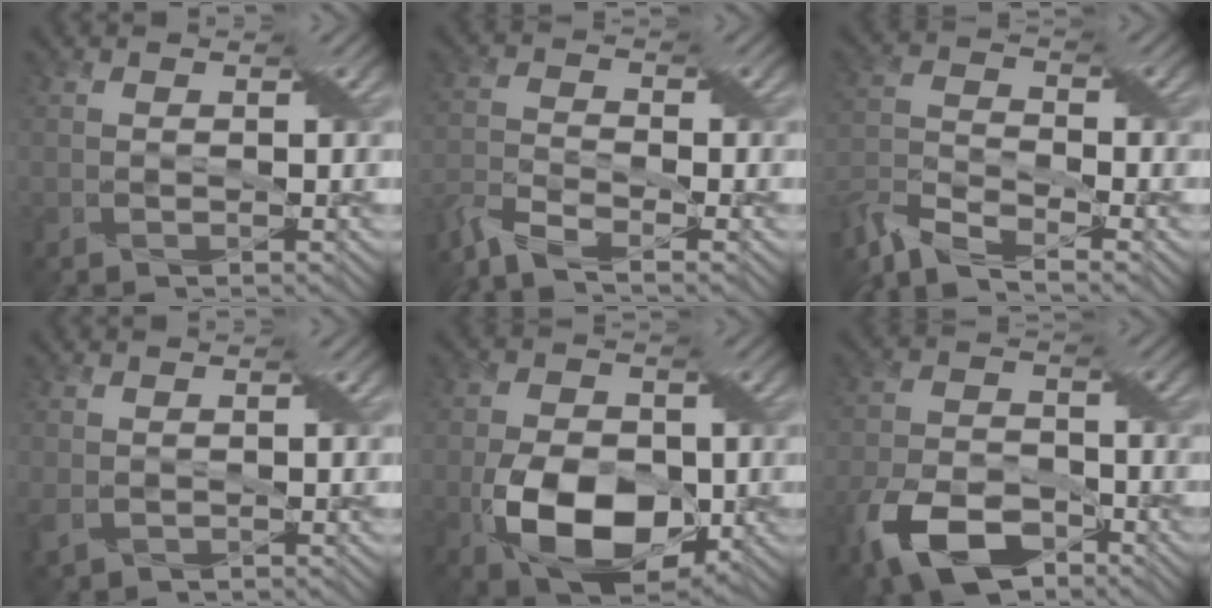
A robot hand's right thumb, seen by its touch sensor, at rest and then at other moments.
{"total": 5.3, "force": [-4.4, 1.1, 2.8], "torque": [-0.066, -0.008, -0.098]}
{"total": 6.8, "force": [-5.7, 1.6, 3.2], "torque": [-0.077, -0.011, -0.127]}
{"total": 1.7, "force": [0.1, 1.3, 1.1], "torque": [-0.032, -0.004, 0.006]}
{"total": 11.4, "force": [-3.0, 7.2, 8.3], "torque": [-0.164, -0.022, -0.051]}
{"total": 10.4, "force": [-6.1, 5.6, 6.2], "torque": [-0.139, -0.019, -0.118]}